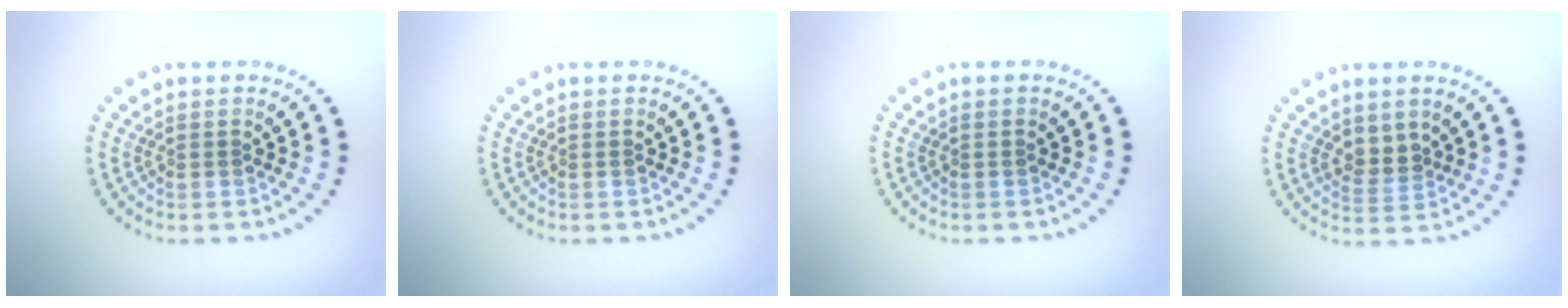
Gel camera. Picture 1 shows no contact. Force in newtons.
{"total": 0.0}
{"total": 0.0}
{"total": 1.9, "press": 1.6, "slide": 1.0}